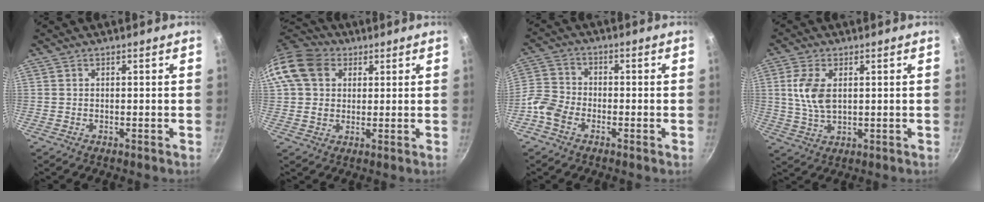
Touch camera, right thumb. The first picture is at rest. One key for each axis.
{"total": 12.7, "fx": 3.9, "fy": 10.1, "fz": 6.7, "tx": -0.116, "ty": 0.015, "tz": 0.059}
{"total": 5.7, "fx": -3.2, "fy": 3.9, "fz": 2.7, "tx": -0.050, "ty": 0.032, "tz": -0.077}
{"total": 7.8, "fx": 1.5, "fy": 4.3, "fz": 6.3, "tx": -0.128, "ty": -0.005, "tz": 0.032}